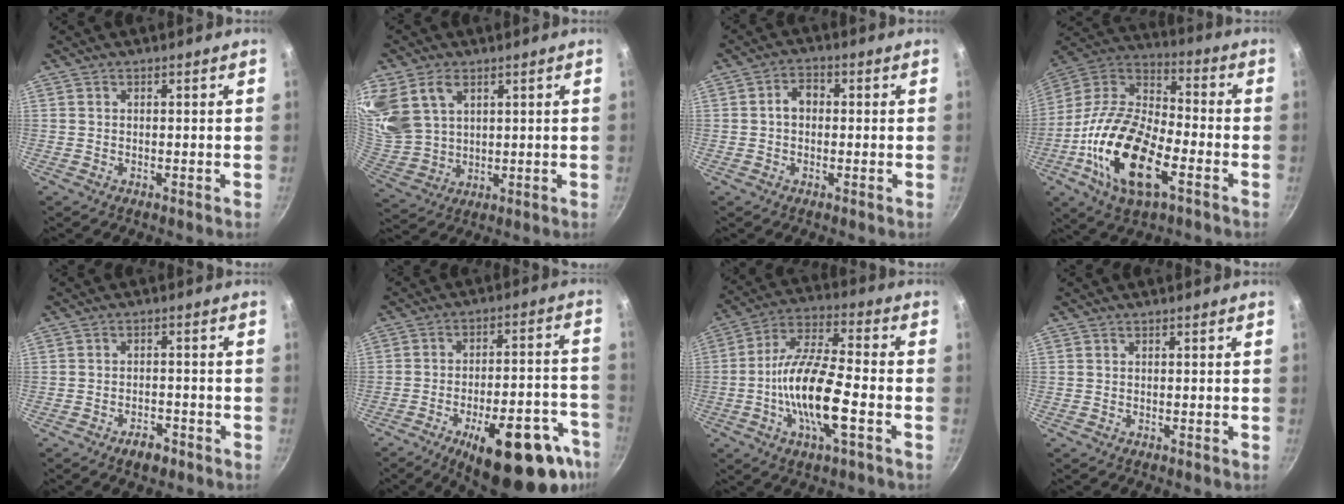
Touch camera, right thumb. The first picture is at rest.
{"total": 12.2, "force": [5.8, 8.4, 6.6], "torque": [-0.129, -0.020, 0.132]}
{"total": 3.8, "force": [0.0, 2.9, 2.5], "torque": [-0.024, 0.013, -0.005]}
{"total": 22.5, "force": [-7.9, 11.0, 18.0], "torque": [-0.332, 0.032, -0.165]}
{"total": 3.8, "force": [-2.5, 1.9, 2.0], "torque": [-0.024, 0.021, -0.035]}
{"total": 23.2, "force": [-12.7, 8.8, 17.4], "torque": [-0.180, 0.057, -0.170]}
{"total": 15.6, "force": [-4.2, 4.8, 14.2], "torque": [-0.266, 0.031, -0.091]}
{"total": 0.0}